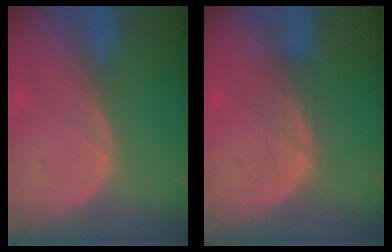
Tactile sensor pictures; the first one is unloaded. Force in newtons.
{"total": 2.9, "press": 2.5, "slide": 1.5}